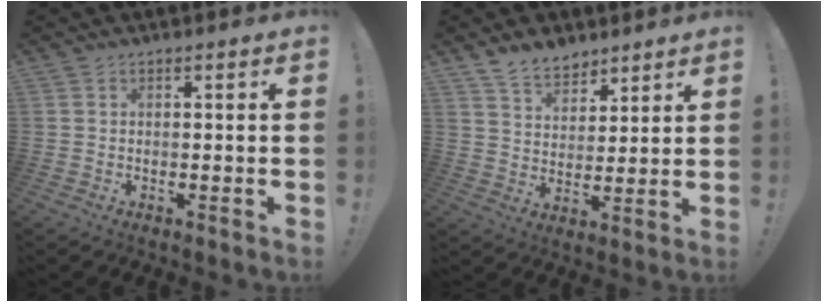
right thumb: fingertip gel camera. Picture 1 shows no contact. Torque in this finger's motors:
{"motor_torque": [0.11, 1.75, 0.49, 0.35, -0.02]}